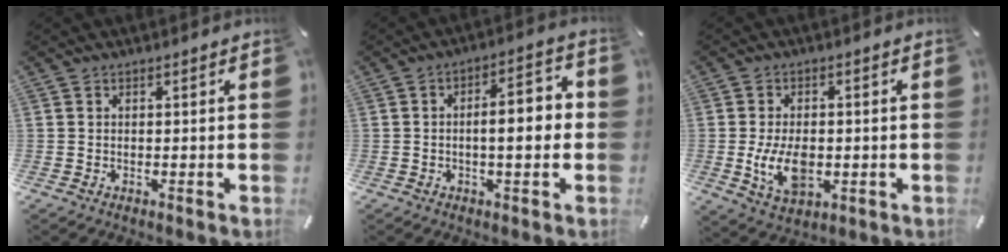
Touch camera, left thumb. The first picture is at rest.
{"total": 8.8, "force": [-1.0, 3.3, 8.1], "torque": [-0.111, 0.004, -0.026]}
{"total": 9.6, "force": [-1.5, 6.0, 7.4], "torque": [-0.151, -0.003, -0.024]}